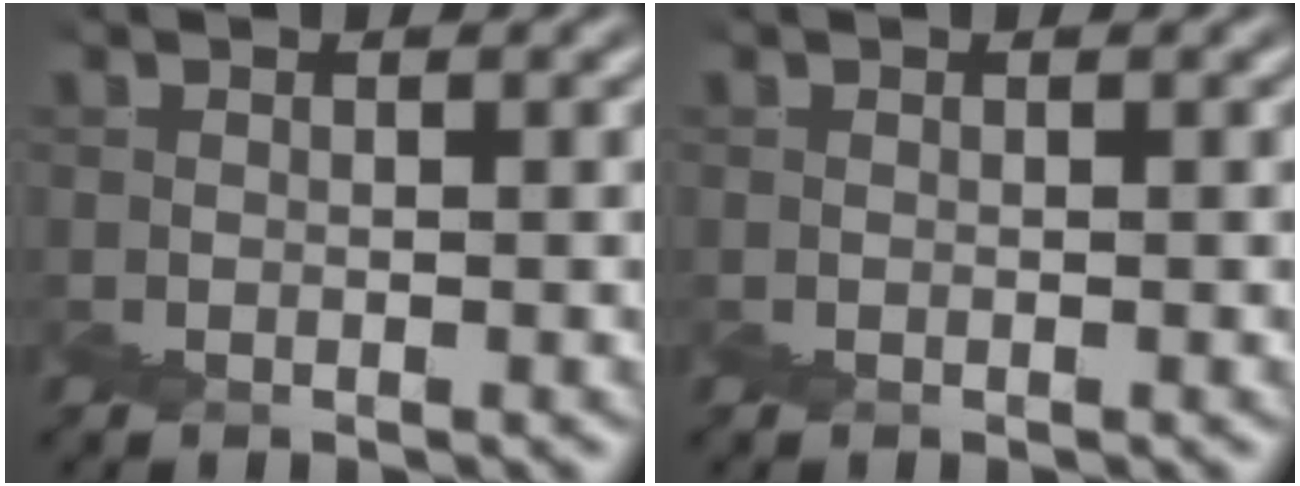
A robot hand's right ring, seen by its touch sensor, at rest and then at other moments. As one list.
[{"total": 0.0}]